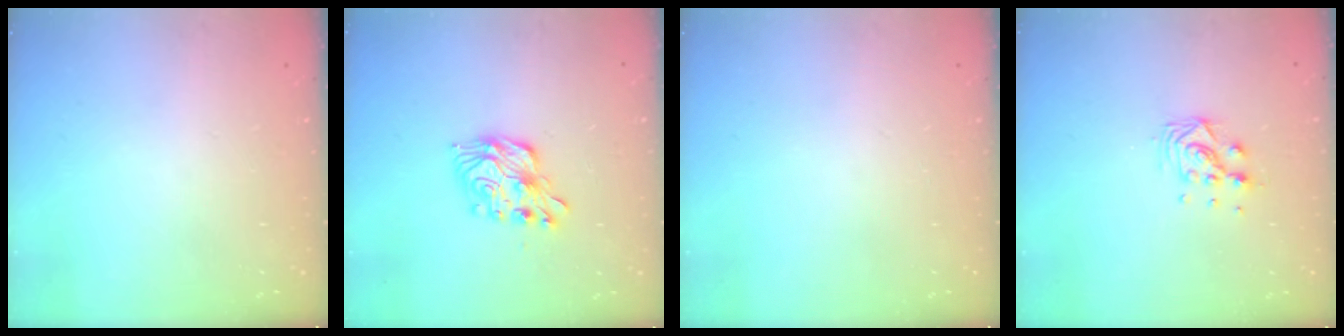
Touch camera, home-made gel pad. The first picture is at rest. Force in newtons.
{"total": 11.5, "press": 11.4, "slide": 0.5}
{"total": 0.0}
{"total": 7.3, "press": 7.3, "slide": 0.6}